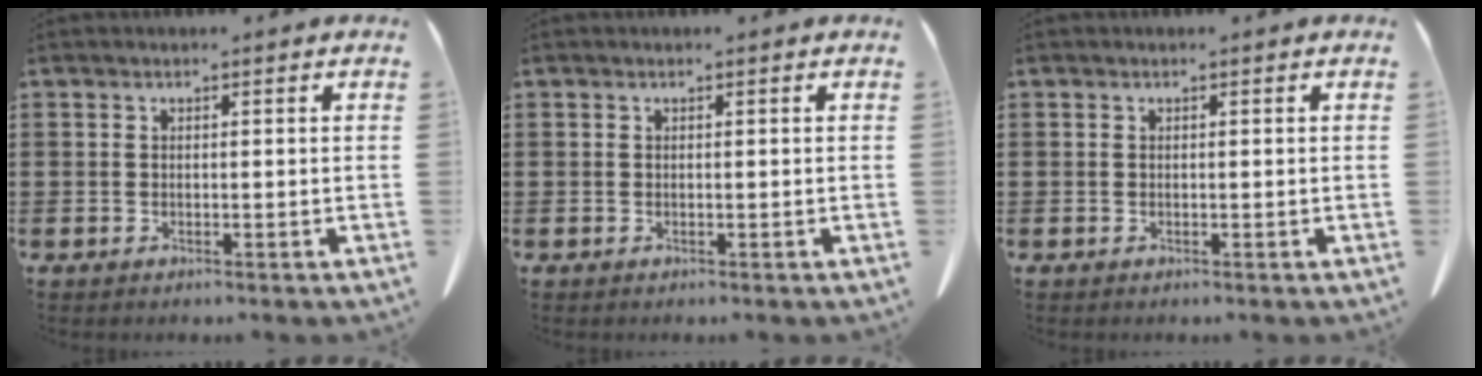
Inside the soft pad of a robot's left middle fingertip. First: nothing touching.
{"total": 0.0}
{"total": 0.0}